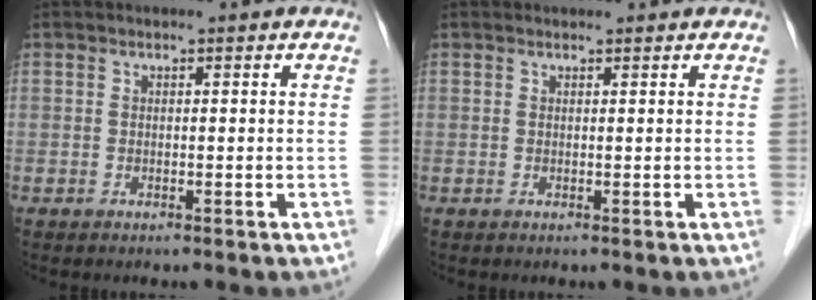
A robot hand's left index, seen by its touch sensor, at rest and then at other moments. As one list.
[{"total": 1.2, "force": [1.2, 0.2, 0.1], "torque": [-0.010, 0.010, 0.020]}]